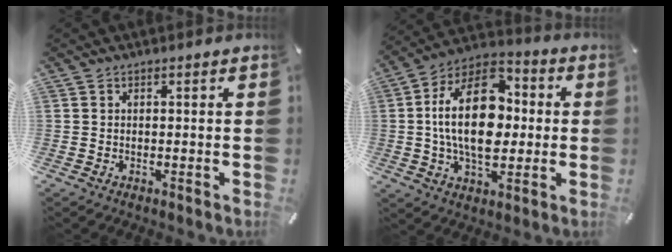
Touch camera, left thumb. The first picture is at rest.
{"total": 20.8, "force": [0.9, 13.2, 16.1], "torque": [-0.314, 0.003, 0.007]}